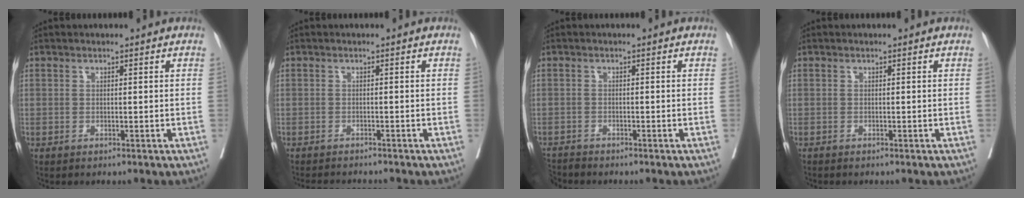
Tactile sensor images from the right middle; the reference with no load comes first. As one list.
[{"total": 5.0, "force": [-4.8, 0.4, 1.4], "torque": [-0.010, -0.010, -0.070]}, {"total": 2.7, "force": [-2.6, 0.3, -0.2], "torque": [0.006, -0.011, -0.050]}, {"total": 0.0}]